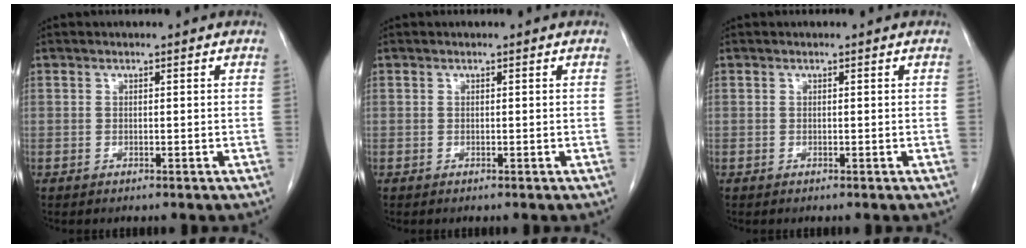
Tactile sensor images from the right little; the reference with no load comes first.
{"total": 0.0}
{"total": 0.0}